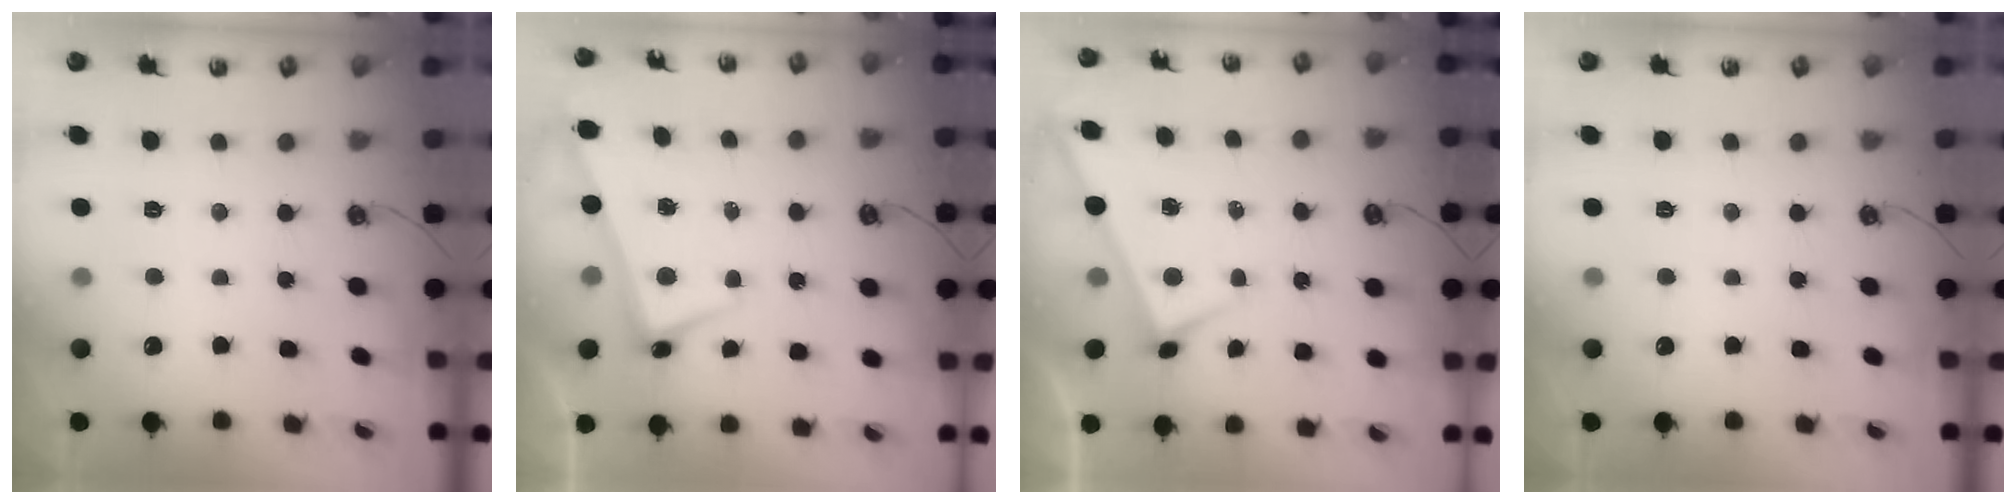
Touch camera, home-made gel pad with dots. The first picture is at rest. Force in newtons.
{"total": 2.6, "press": 2.5, "slide": 0.6}
{"total": 1.2, "press": 1.1, "slide": 0.4}
{"total": 0.9, "press": 0.9, "slide": 0.1}